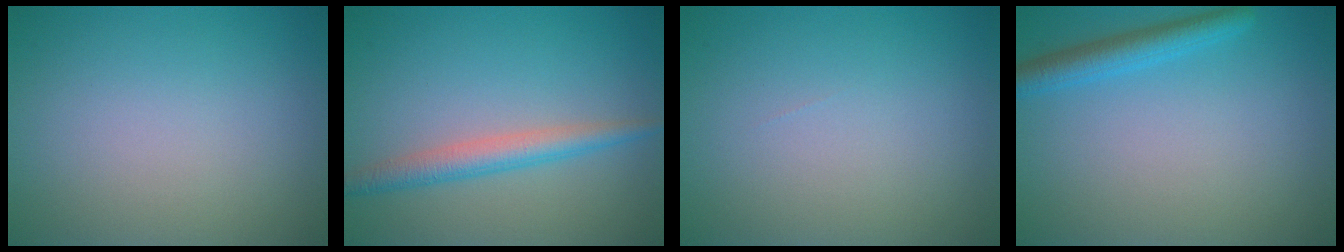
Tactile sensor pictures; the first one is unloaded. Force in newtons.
{"total": 2.9, "press": 2.9, "slide": 0.1}
{"total": 0.0}
{"total": 2.8, "press": 2.8, "slide": 0.1}